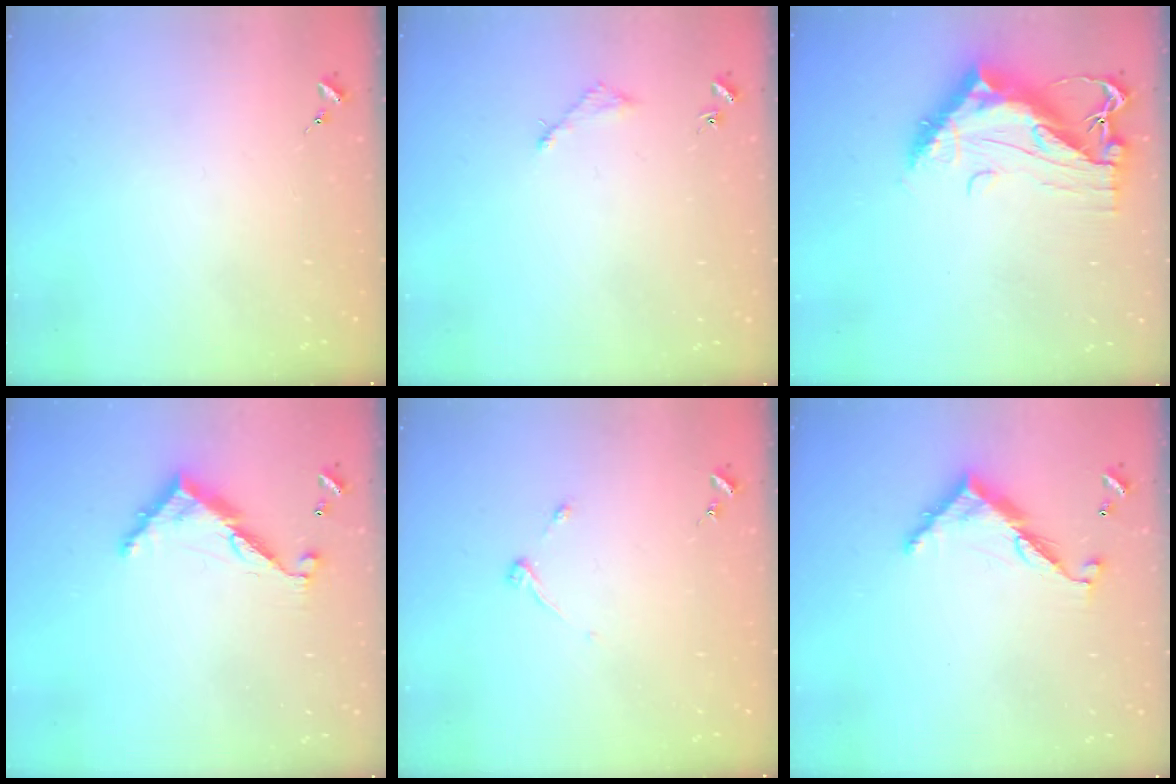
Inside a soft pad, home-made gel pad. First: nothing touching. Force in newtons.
{"total": 3.0, "press": 3.0, "slide": 0.4}
{"total": 13.7, "press": 13.6, "slide": 1.3}
{"total": 9.2, "press": 9.2, "slide": 0.6}
{"total": 3.7, "press": 3.6, "slide": 0.6}
{"total": 9.7, "press": 9.7, "slide": 0.4}